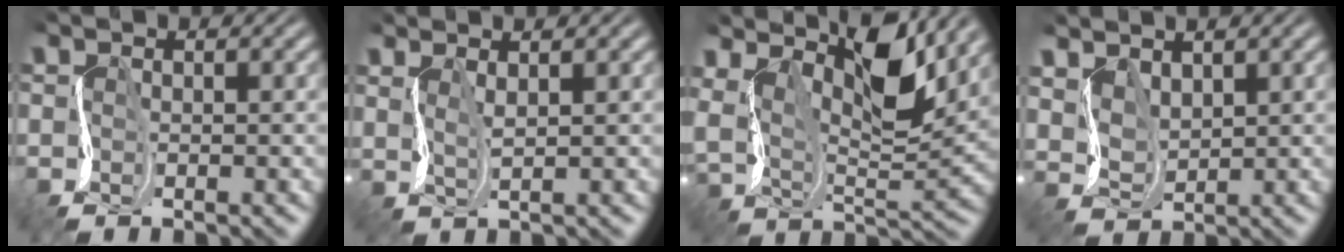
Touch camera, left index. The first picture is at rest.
{"total": 1.8, "force": [1.7, 0.2, 0.5], "torque": [-0.008, 0.004, 0.035]}
{"total": 8.6, "force": [5.5, 3.1, 5.8], "torque": [-0.111, 0.008, 0.096]}
{"total": 3.2, "force": [2.8, 1.5, 0.7], "torque": [-0.028, 0.003, 0.064]}